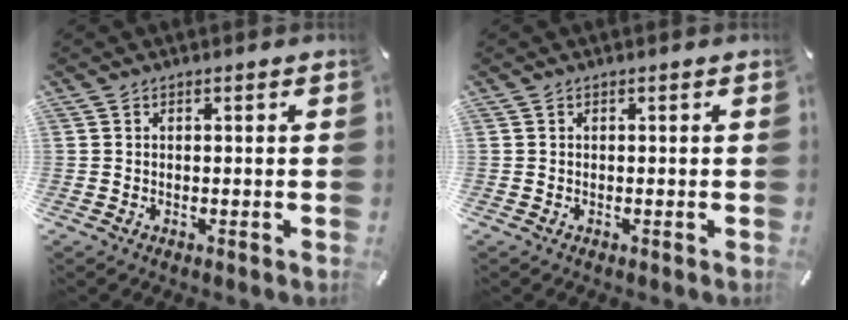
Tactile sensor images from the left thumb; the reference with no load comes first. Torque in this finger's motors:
{"motor_torque": [-0.01, 0.01, 0.02, -0.03, 0.01]}